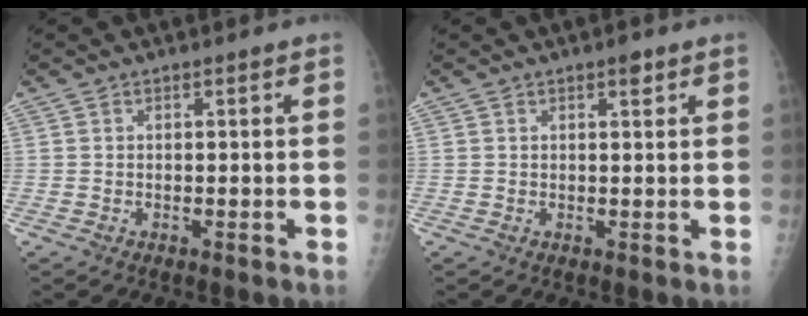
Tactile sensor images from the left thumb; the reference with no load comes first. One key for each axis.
{"total": 1.7, "fx": 1.0, "fy": 0.6, "fz": 1.1, "tx": -0.010, "ty": -0.003, "tz": 0.013}